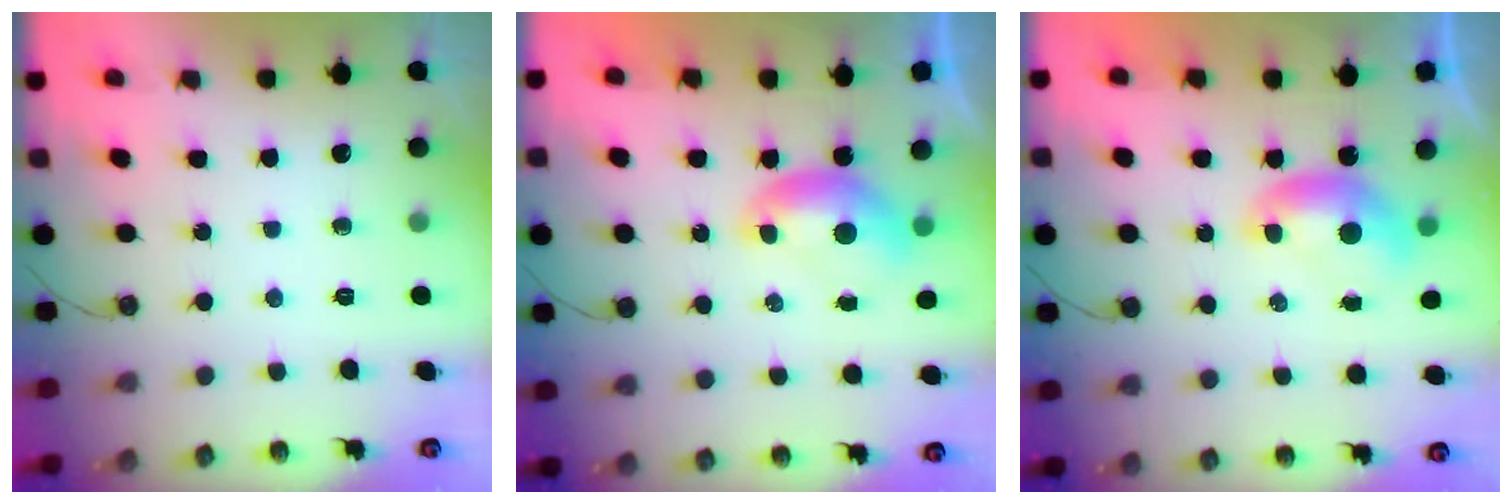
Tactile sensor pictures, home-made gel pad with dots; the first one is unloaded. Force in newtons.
{"total": 0.0}
{"total": 0.0}